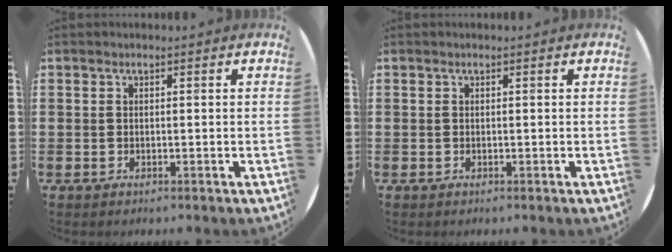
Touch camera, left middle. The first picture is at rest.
{"total": 0.0}